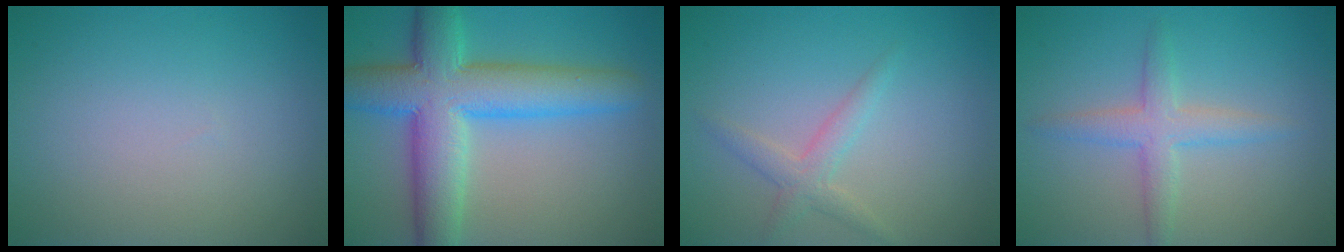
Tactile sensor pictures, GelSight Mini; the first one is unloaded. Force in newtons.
{"total": 9.6, "press": 9.6, "slide": 0.2}
{"total": 2.0, "press": 2.0, "slide": 0.0}
{"total": 3.0, "press": 3.0, "slide": 0.1}